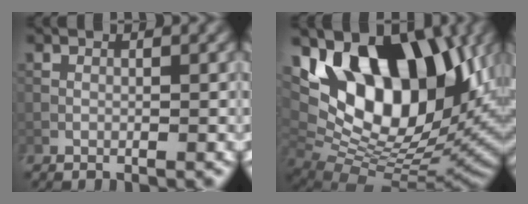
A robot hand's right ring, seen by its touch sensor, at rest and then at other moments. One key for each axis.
{"total": 14.9, "fx": 5.1, "fy": 8.2, "fz": 11.3, "tx": -0.170, "ty": 0.000, "tz": 0.084}